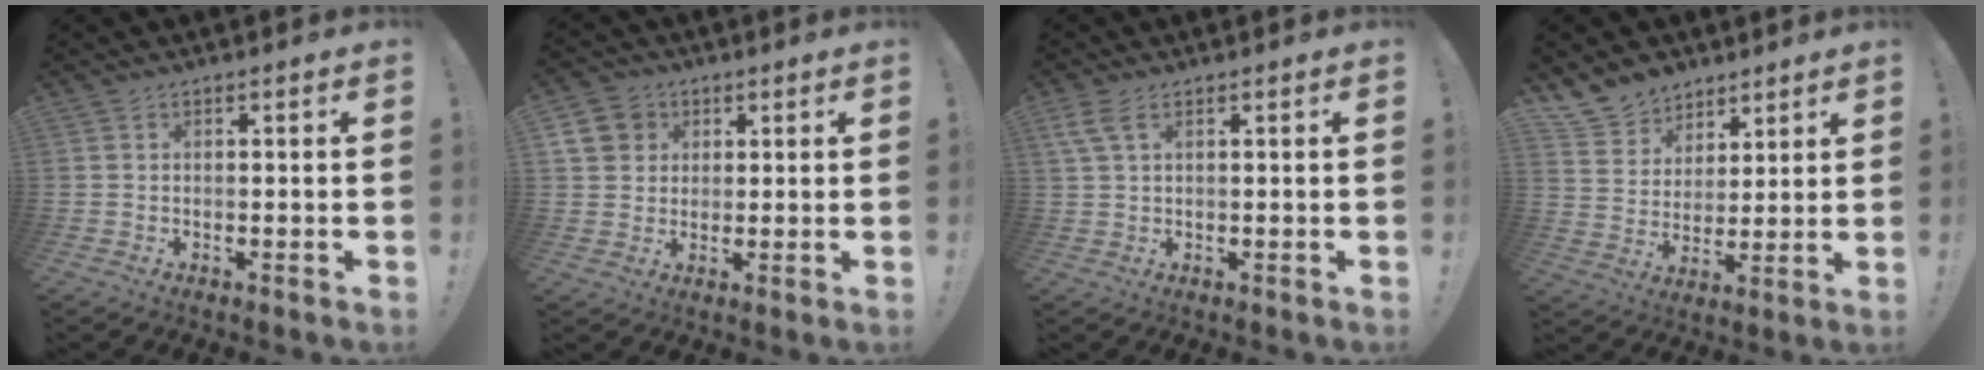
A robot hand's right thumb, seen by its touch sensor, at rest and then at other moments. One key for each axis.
{"total": 8.0, "fx": 3.0, "fy": 6.9, "fz": 2.7, "tx": -0.051, "ty": -0.009, "tz": 0.061}
{"total": 4.3, "fx": 2.1, "fy": 1.7, "fz": 3.4, "tx": -0.077, "ty": 0.006, "tz": 0.041}
{"total": 10.3, "fx": 7.7, "fy": 6.7, "fz": 1.3, "tx": -0.034, "ty": -0.059, "tz": 0.154}